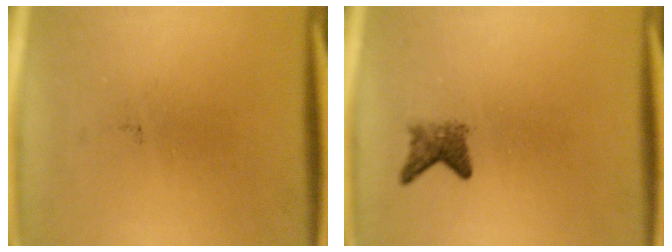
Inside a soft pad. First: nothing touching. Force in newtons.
{"total": 2.3}